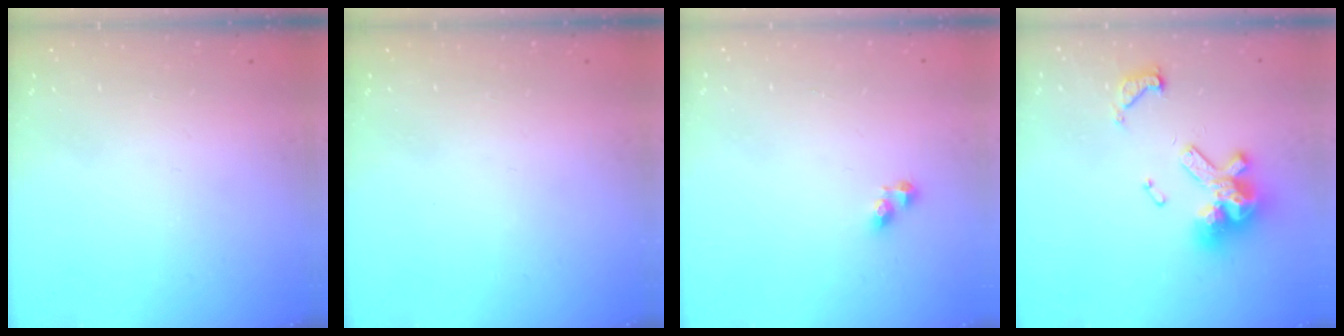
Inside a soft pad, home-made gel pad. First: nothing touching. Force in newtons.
{"total": 0.0}
{"total": 3.3, "press": 3.3, "slide": 0.4}
{"total": 14.3, "press": 14.2, "slide": 1.7}